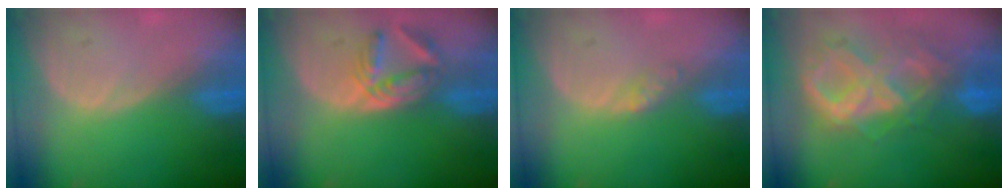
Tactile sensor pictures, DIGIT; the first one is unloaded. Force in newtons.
{"total": 5.6, "press": 5.3, "slide": 1.7}
{"total": 1.4, "press": 1.4, "slide": 0.1}
{"total": 10.6, "press": 9.0, "slide": 5.6}